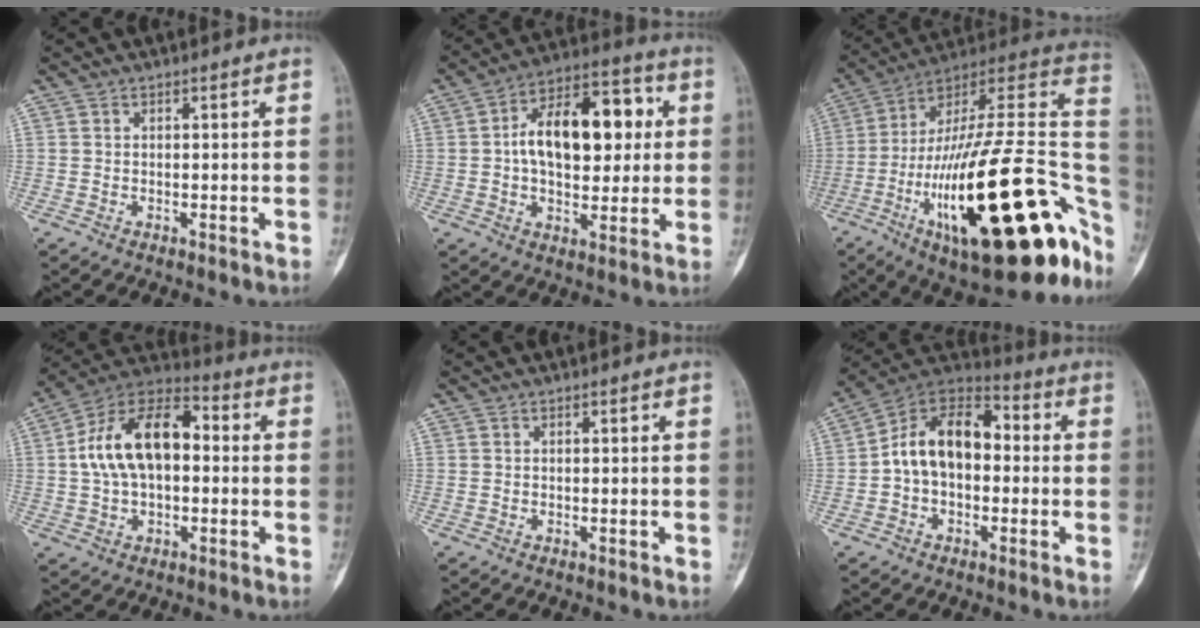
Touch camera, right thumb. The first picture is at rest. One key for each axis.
{"total": 17.8, "fx": 2.3, "fy": 10.2, "fz": 14.4, "tx": -0.194, "ty": 0.025, "tz": 0.031}
{"total": 38.9, "fx": -12.1, "fy": 12.7, "fz": 34.7, "tx": -0.461, "ty": 0.055, "tz": -0.190}
{"total": 16.3, "fx": 1.2, "fy": 9.7, "fz": 13.1, "tx": -0.221, "ty": 0.040, "tz": 0.011}
{"total": 0.0}
{"total": 14.0, "fx": -0.2, "fy": 9.3, "fz": 10.4, "tx": -0.151, "ty": 0.045, "tz": -0.020}